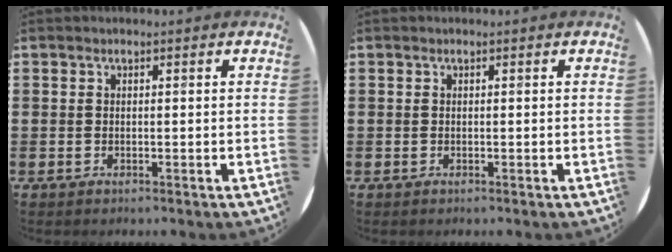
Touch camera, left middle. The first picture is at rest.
{"total": 0.0}